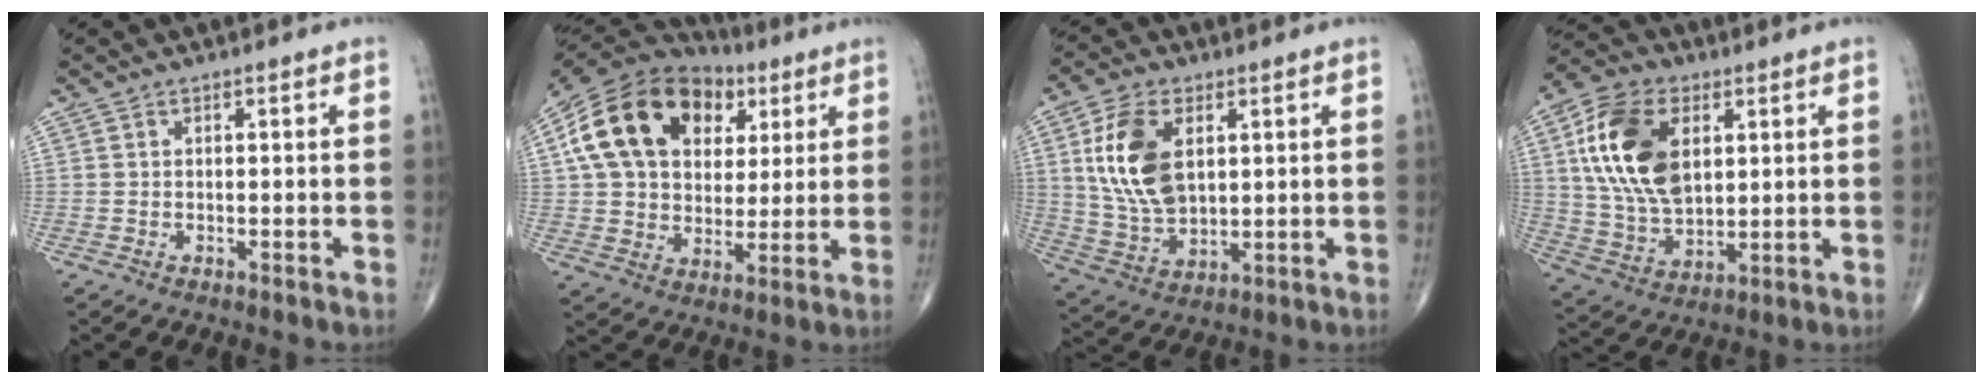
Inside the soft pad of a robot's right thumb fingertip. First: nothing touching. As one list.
[{"total": 22.4, "force": [7.3, 15.7, 14.2], "torque": [-0.245, 0.017, 0.123]}, {"total": 13.8, "force": [3.6, 7.9, 10.7], "torque": [-0.205, -0.011, 0.077]}, {"total": 17.5, "force": [4.7, 10.6, 13.2], "torque": [-0.239, -0.008, 0.089]}]